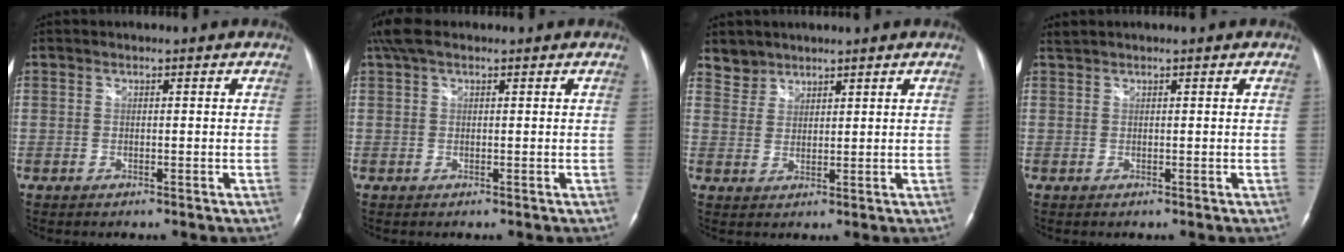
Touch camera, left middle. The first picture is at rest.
{"total": 3.9, "force": [2.7, 1.4, 2.4], "torque": [-0.060, 0.033, 0.055]}
{"total": 3.1, "force": [2.7, 1.5, -0.6], "torque": [0.019, 0.008, 0.050]}
{"total": 0.8, "force": [0.7, -0.2, 0.1], "torque": [-0.011, 0.013, 0.023]}